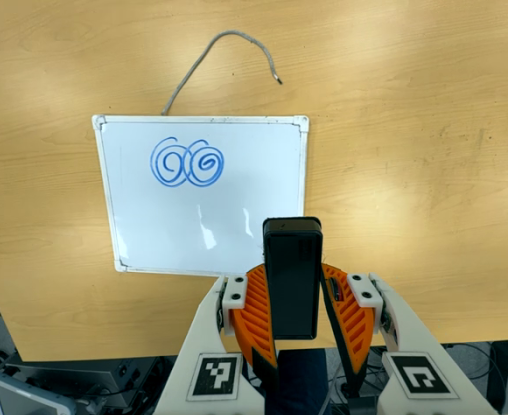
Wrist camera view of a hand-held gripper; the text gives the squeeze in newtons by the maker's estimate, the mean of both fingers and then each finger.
{"total": 5.7, "left": 5.2, "right": 6.2}